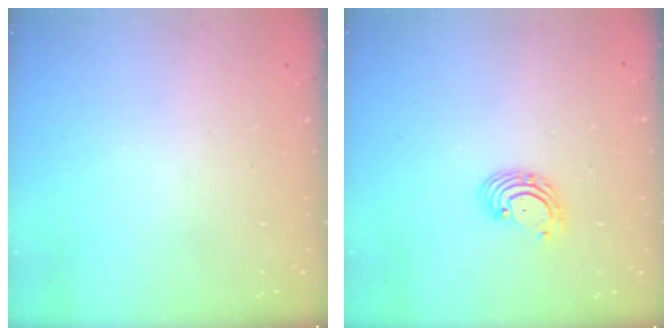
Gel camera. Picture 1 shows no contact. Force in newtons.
{"total": 2.7, "press": 2.7, "slide": 0.3}